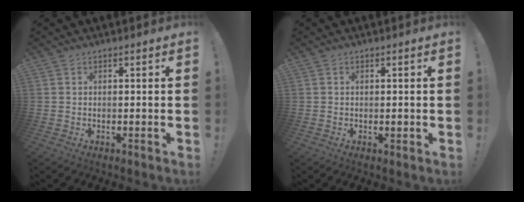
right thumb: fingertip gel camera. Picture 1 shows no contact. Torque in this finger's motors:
{"motor_torque": [0.30, 0.17, 0.15, -0.25, -0.03]}